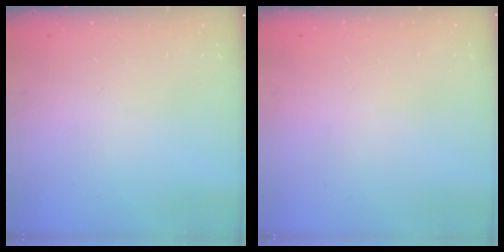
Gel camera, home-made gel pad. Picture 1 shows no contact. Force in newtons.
{"total": 0.0}